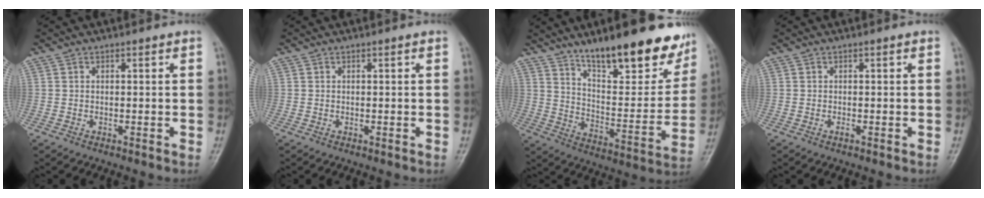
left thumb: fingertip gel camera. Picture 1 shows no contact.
{"total": 0.0}
{"total": 22.1, "force": [15.5, 6.8, 14.2], "torque": [-0.158, -0.083, 0.240]}
{"total": 0.6, "force": [-0.2, 0.1, 0.5], "torque": [-0.008, 0.005, -0.001]}